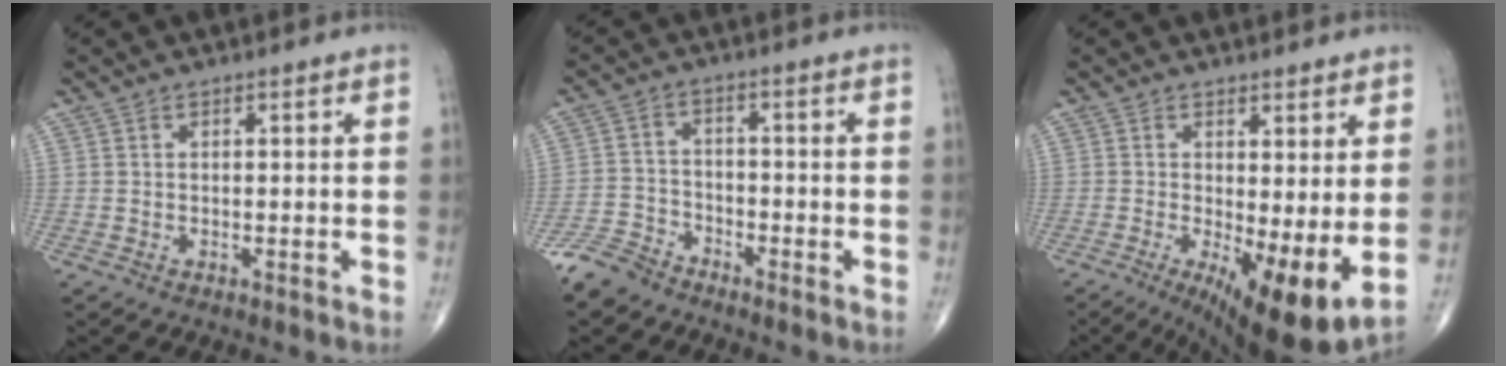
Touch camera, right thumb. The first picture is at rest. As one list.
[{"total": 5.8, "force": [-4.9, 2.8, 1.1], "torque": [-0.018, 0.015, -0.107]}, {"total": 11.3, "force": [-0.8, 3.3, 10.8], "torque": [-0.170, -0.026, -0.003]}]